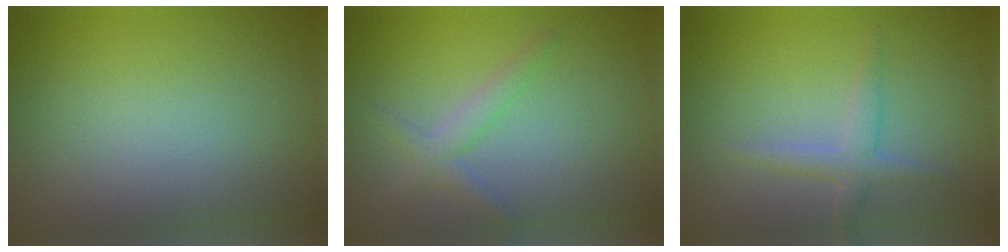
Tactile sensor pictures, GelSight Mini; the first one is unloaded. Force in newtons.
{"total": 2.0, "press": 2.0, "slide": 0.2}
{"total": 2.1, "press": 2.1, "slide": 0.1}